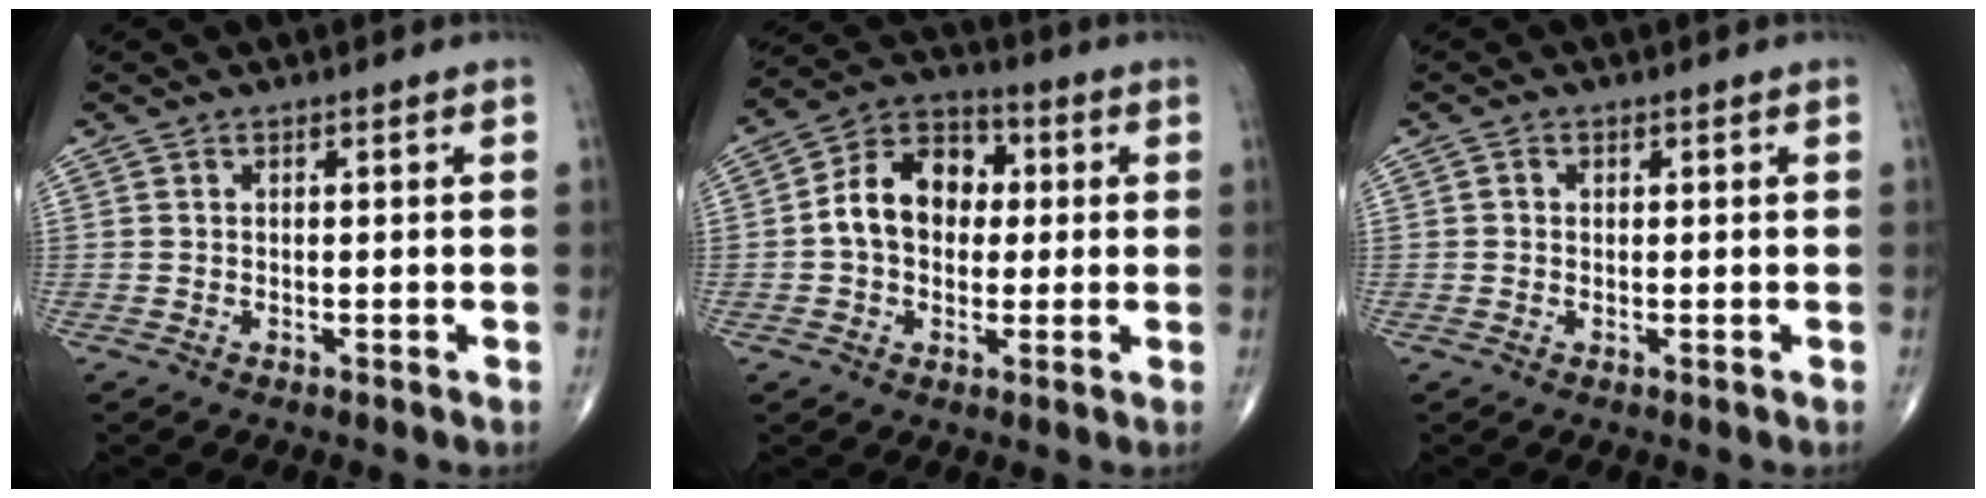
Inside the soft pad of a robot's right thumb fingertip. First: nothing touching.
{"total": 12.0, "force": [0.7, 8.9, 8.0], "torque": [-0.111, 0.030, 0.002]}
{"total": 0.9, "force": [0.1, 0.8, 0.3], "torque": [-0.002, 0.001, 0.001]}